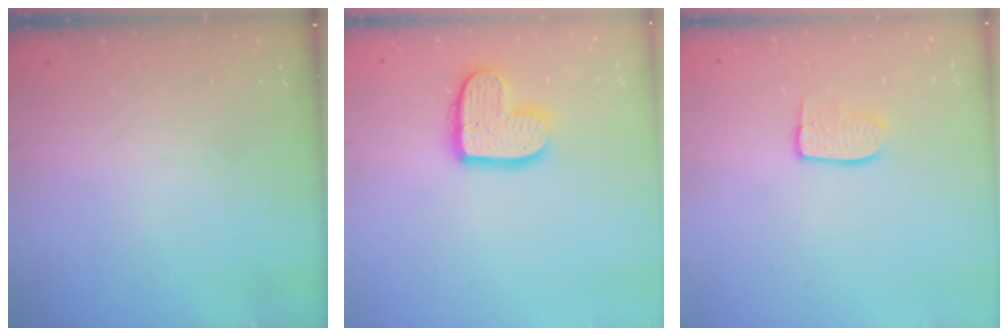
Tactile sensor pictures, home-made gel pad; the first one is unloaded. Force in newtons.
{"total": 12.6, "press": 12.6, "slide": 0.9}
{"total": 7.0, "press": 7.0, "slide": 0.3}